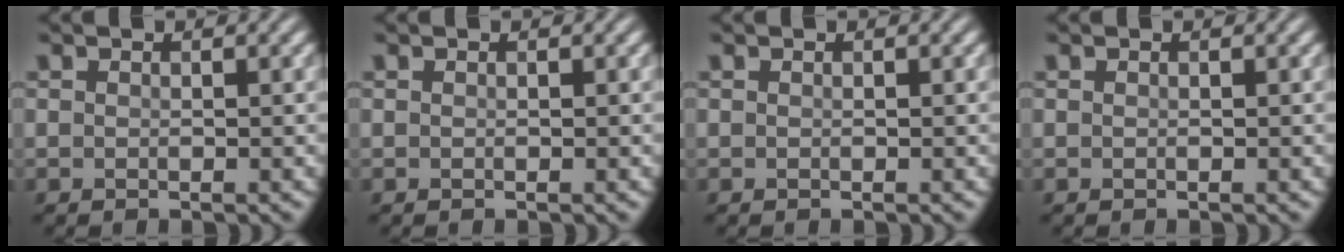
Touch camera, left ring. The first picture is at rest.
{"total": 0.0}
{"total": 0.0}
{"total": 0.0}